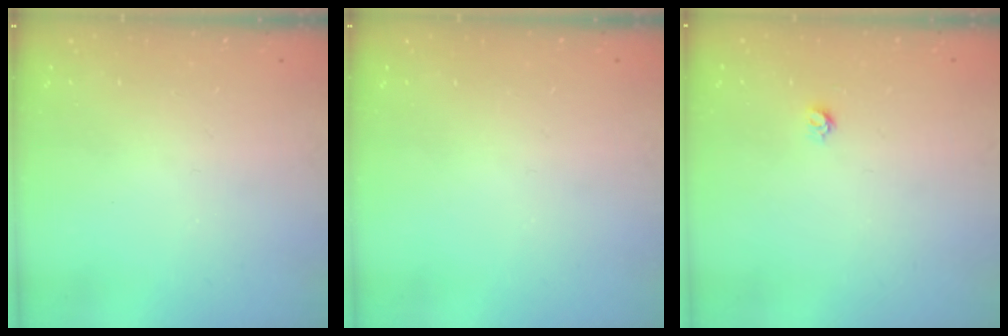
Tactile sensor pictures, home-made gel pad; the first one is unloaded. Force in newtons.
{"total": 0.0}
{"total": 3.4, "press": 3.4, "slide": 0.2}